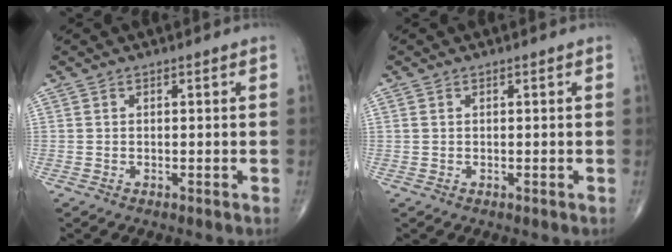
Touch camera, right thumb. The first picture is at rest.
{"total": 0.7, "force": [0.3, 0.5, 0.5], "torque": [-0.012, 0.005, 0.008]}